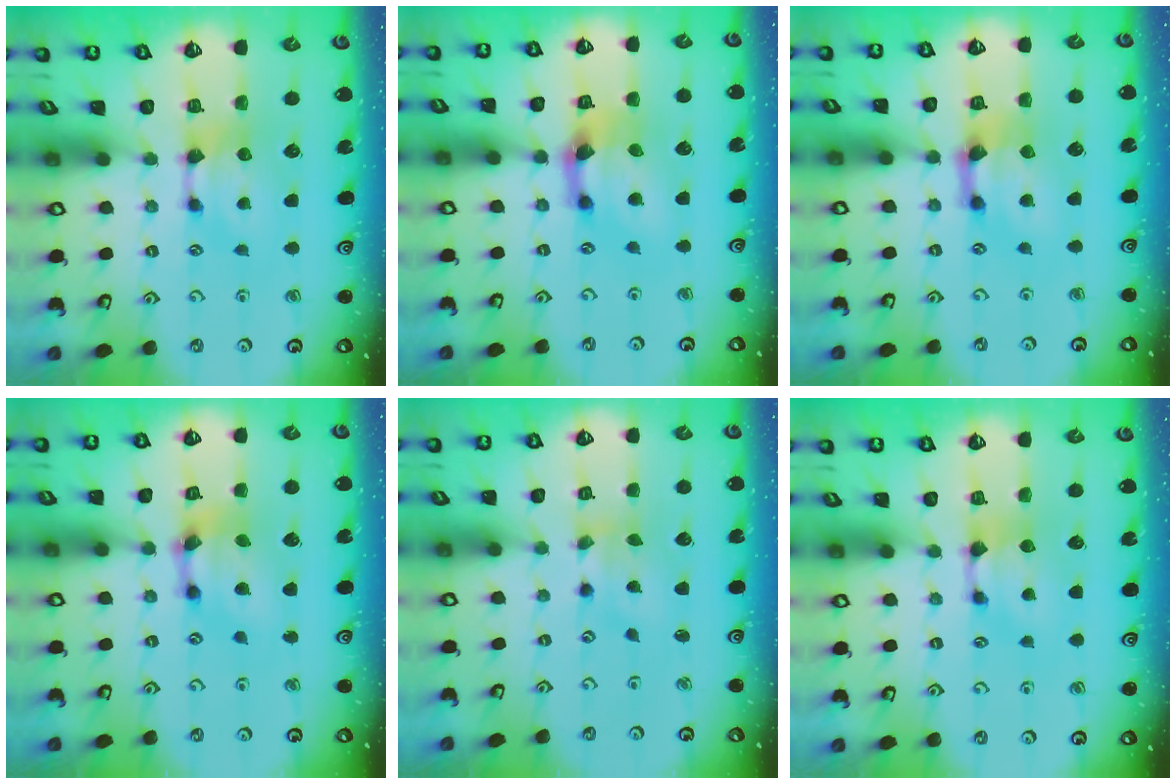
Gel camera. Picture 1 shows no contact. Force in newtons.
{"total": 4.8, "press": 4.3, "slide": 2.2}
{"total": 2.4, "press": 1.6, "slide": 1.8}
{"total": 5.3, "press": 4.7, "slide": 2.5}
{"total": 1.3, "press": 0.4, "slide": 1.3}
{"total": 0.6, "press": 0.2, "slide": 0.5}